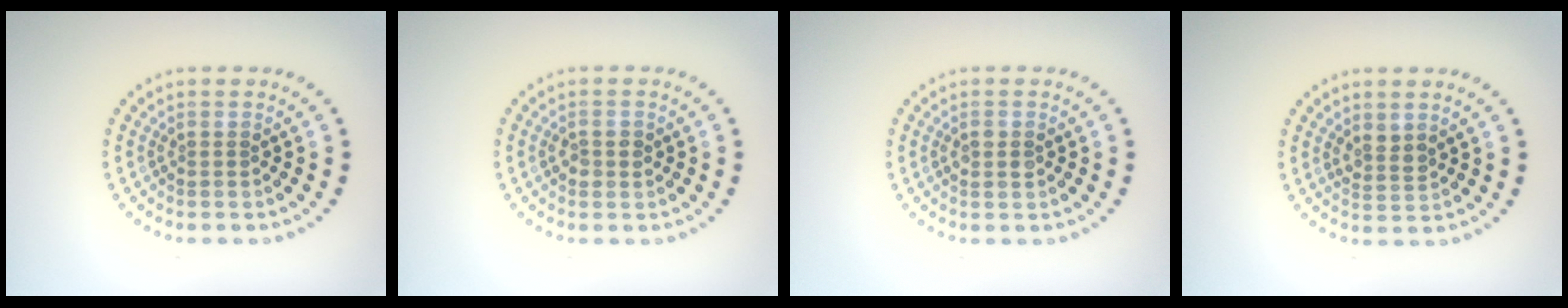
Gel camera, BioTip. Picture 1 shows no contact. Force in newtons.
{"total": 1.4, "press": 1.4, "slide": 0.2}
{"total": 1.0, "press": 1.0, "slide": 0.1}
{"total": 1.5, "press": 1.2, "slide": 0.9}